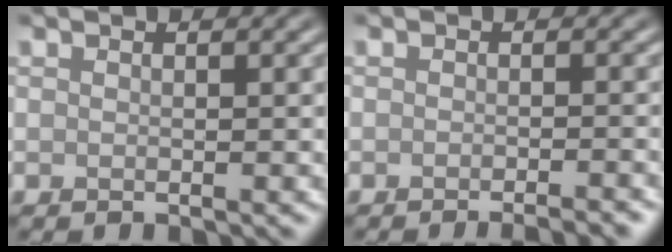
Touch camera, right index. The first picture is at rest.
{"total": 3.1, "force": [-2.4, 0.6, 1.9], "torque": [-0.014, 0.008, -0.032]}